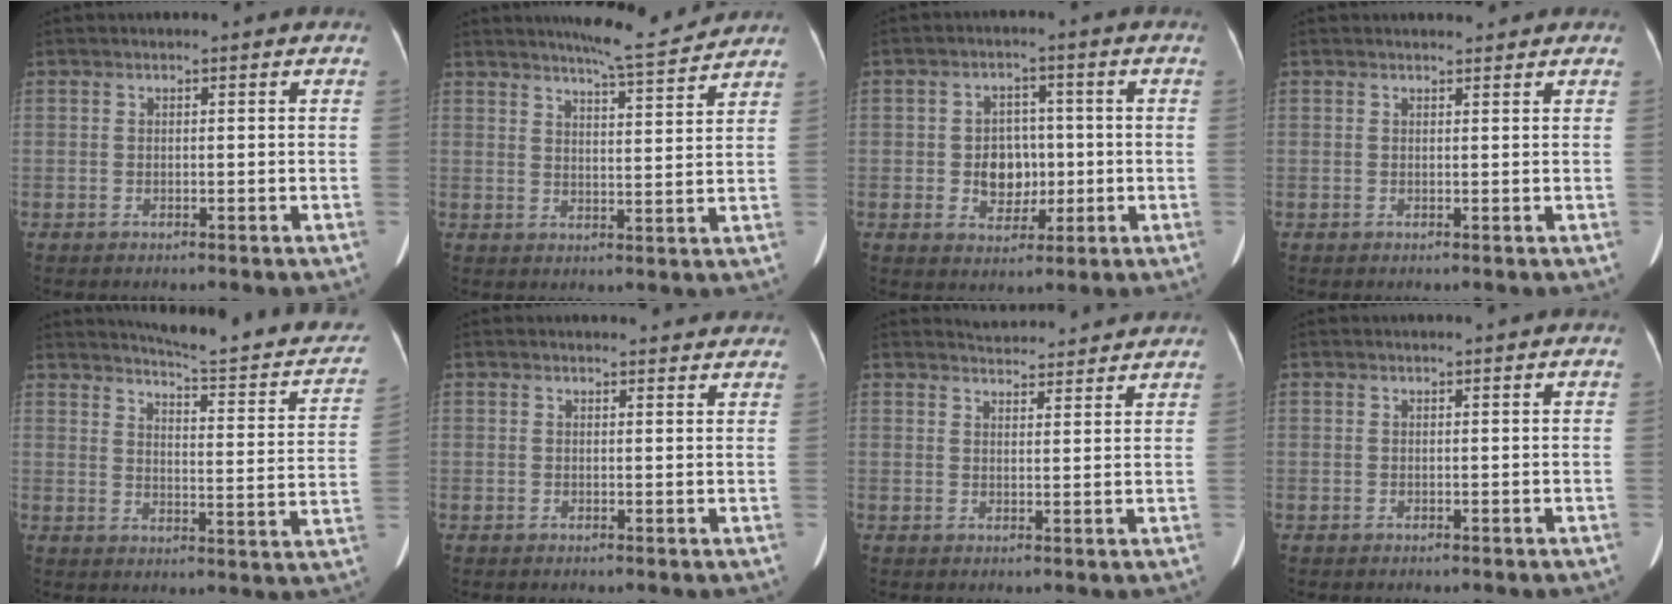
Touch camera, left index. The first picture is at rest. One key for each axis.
{"total": 8.1, "fx": 7.7, "fy": -0.2, "fz": 2.6, "tx": -0.049, "ty": -0.006, "tz": 0.106}
{"total": 5.9, "fx": -0.7, "fy": 4.6, "fz": 3.7, "tx": -0.063, "ty": 0.011, "tz": -0.003}
{"total": 1.3, "fx": 1.2, "fy": 0.7, "fz": 0.0, "tx": -0.002, "ty": 0.008, "tz": 0.015}
{"total": 18.8, "fx": 16.9, "fy": 2.7, "fz": 7.9, "tx": -0.092, "ty": -0.046, "tz": 0.193}
{"total": 3.2, "fx": 2.8, "fy": 1.6, "fz": 0.0, "tx": 0.011, "ty": 0.010, "tz": 0.023}
{"total": 6.6, "fx": 6.5, "fy": 1.1, "fz": 0.9, "tx": -0.014, "ty": 0.019, "tz": 0.079}
{"total": 0.0}